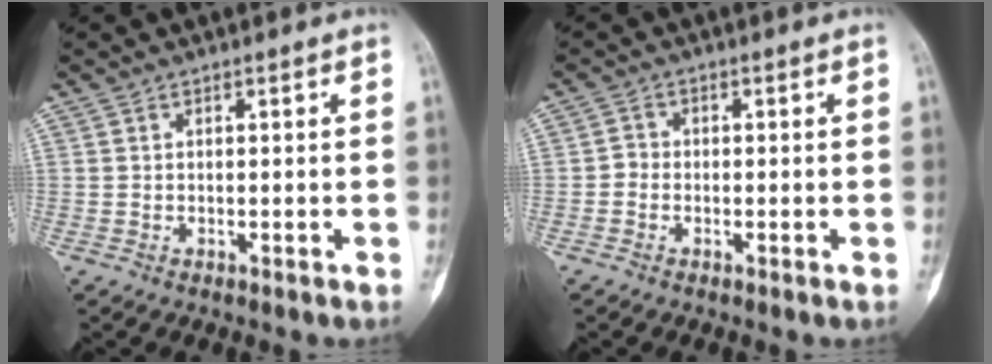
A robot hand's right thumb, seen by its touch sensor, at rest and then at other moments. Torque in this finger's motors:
{"motor_torque": [-0.13, 0.37, 0.12, -0.46, -0.02]}